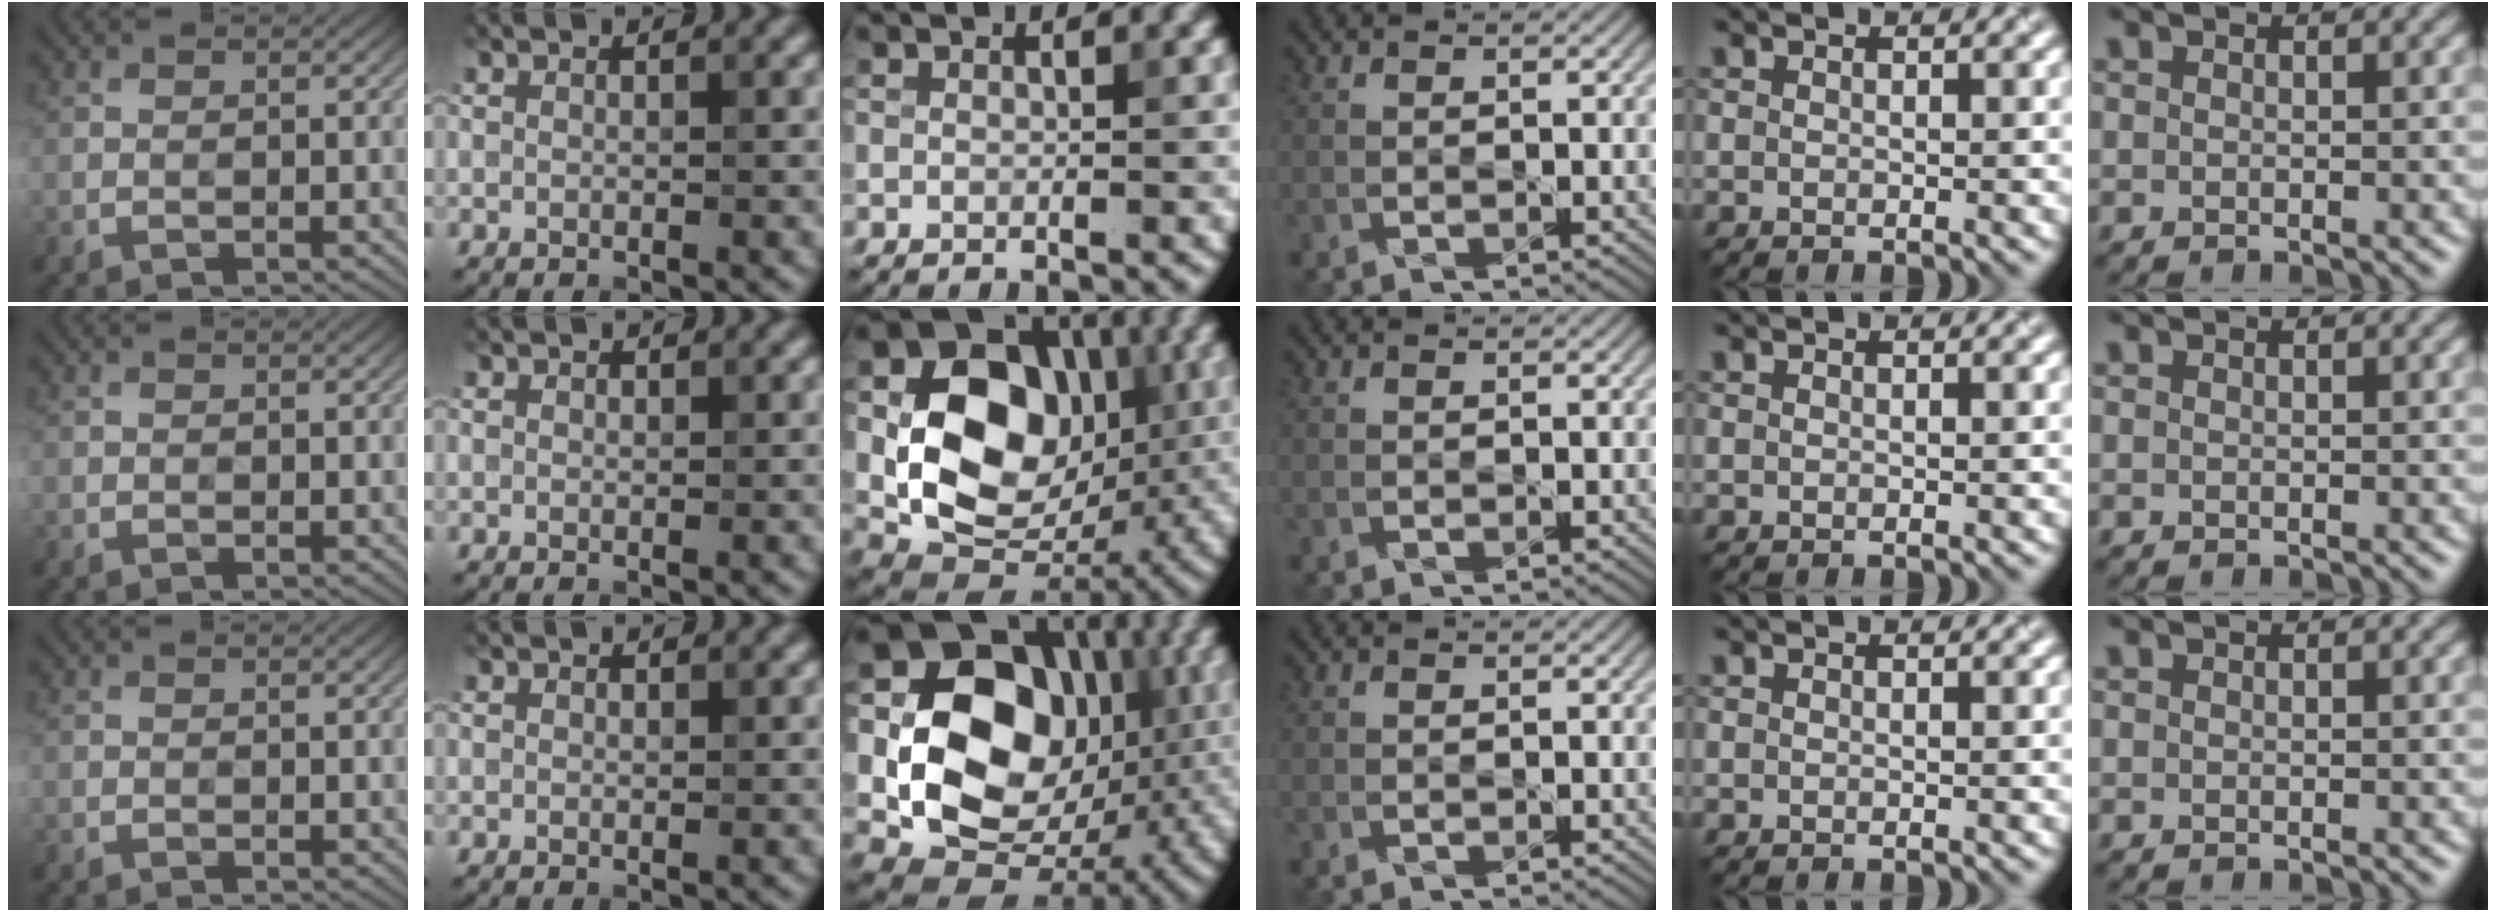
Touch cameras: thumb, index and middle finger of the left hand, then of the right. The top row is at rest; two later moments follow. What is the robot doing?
{"motion": "pour", "object": "kettle"}